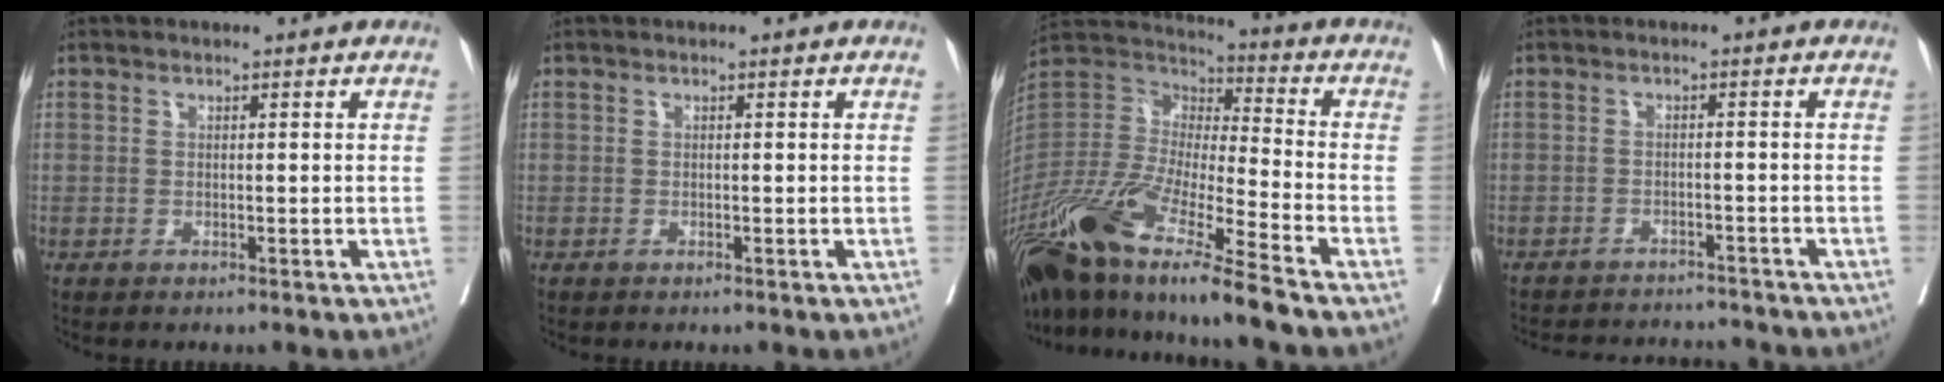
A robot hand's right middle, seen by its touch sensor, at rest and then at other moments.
{"total": 0.0}
{"total": 23.3, "force": [-16.4, 1.4, 16.5], "torque": [-0.363, -0.060, -0.314]}
{"total": 11.0, "force": [-10.6, 2.0, 2.2], "torque": [-0.041, 0.006, -0.134]}